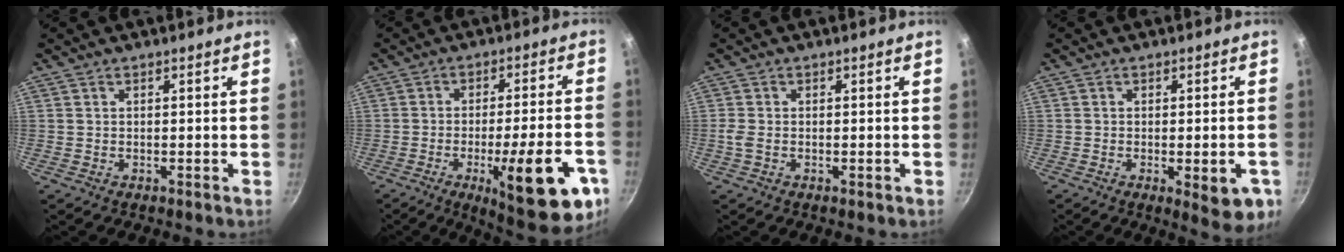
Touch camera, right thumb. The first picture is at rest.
{"total": 18.8, "force": [-7.5, 4.8, 16.6], "torque": [-0.199, 0.023, -0.095]}
{"total": 1.7, "force": [-0.5, 0.7, 1.5], "torque": [-0.039, 0.001, -0.014]}
{"total": 7.9, "force": [-2.7, 2.4, 7.1], "torque": [-0.070, 0.000, -0.028]}